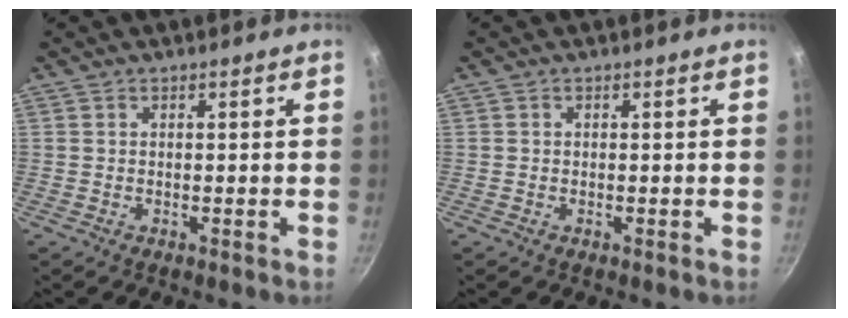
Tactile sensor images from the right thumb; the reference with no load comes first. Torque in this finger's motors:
{"motor_torque": [0.10, 0.27, -0.39, 0.04, -0.08]}